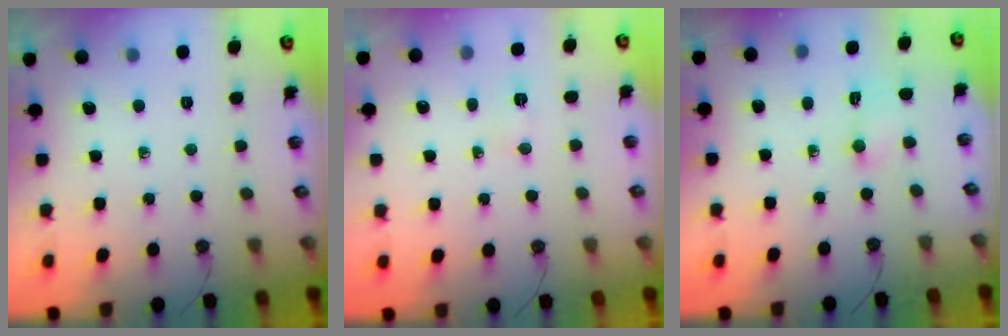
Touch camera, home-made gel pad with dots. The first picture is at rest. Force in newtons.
{"total": 2.9, "press": 2.7, "slide": 1.0}
{"total": 2.6, "press": 2.5, "slide": 0.9}